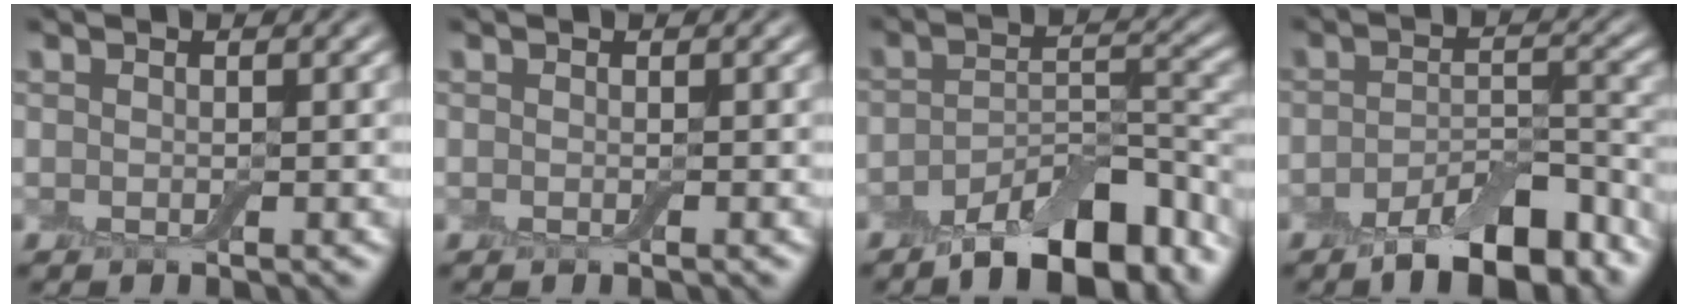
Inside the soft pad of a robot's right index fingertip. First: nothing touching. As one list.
[{"total": 0.0}, {"total": 9.5, "force": [-6.6, 3.5, 5.9], "torque": [-0.085, -0.004, -0.109]}, {"total": 7.6, "force": [-5.3, 2.6, 4.8], "torque": [-0.069, 0.002, -0.088]}]